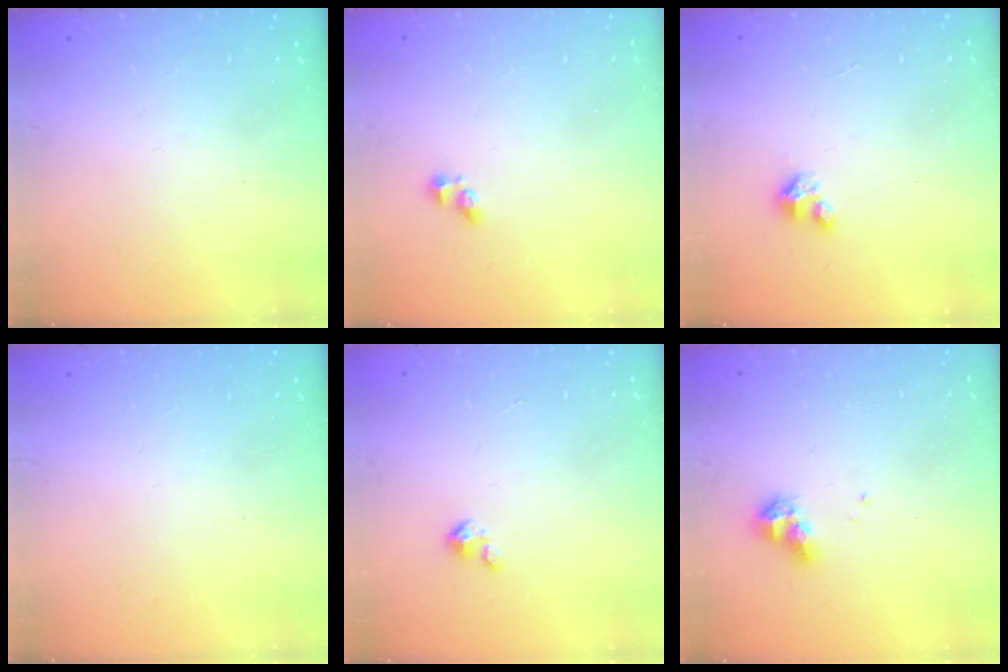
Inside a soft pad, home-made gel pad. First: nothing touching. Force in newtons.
{"total": 3.0, "press": 2.7, "slide": 1.3}
{"total": 2.5, "press": 2.5, "slide": 0.3}
{"total": 0.0}
{"total": 2.1, "press": 2.1, "slide": 0.3}
{"total": 8.1, "press": 8.1, "slide": 0.5}